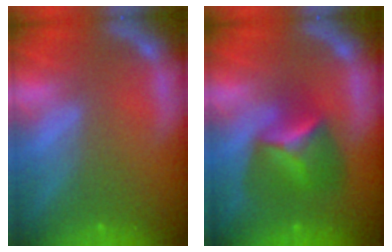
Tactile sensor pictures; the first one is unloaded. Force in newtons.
{"total": 5.4}